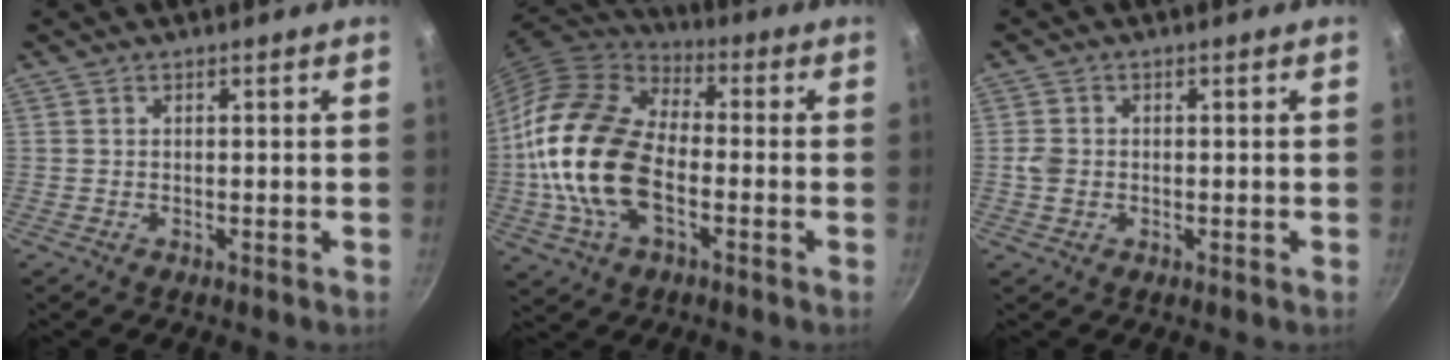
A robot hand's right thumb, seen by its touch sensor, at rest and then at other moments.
{"total": 20.7, "force": [-3.3, 12.1, 16.4], "torque": [-0.329, 0.022, -0.068]}
{"total": 2.7, "force": [-0.3, 2.1, 1.5], "torque": [-0.029, 0.005, -0.006]}